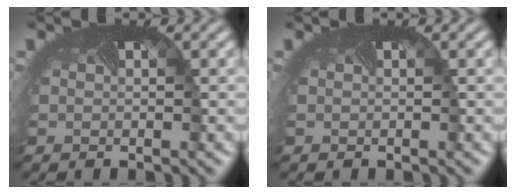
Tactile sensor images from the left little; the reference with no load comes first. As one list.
[{"total": 0.0}]